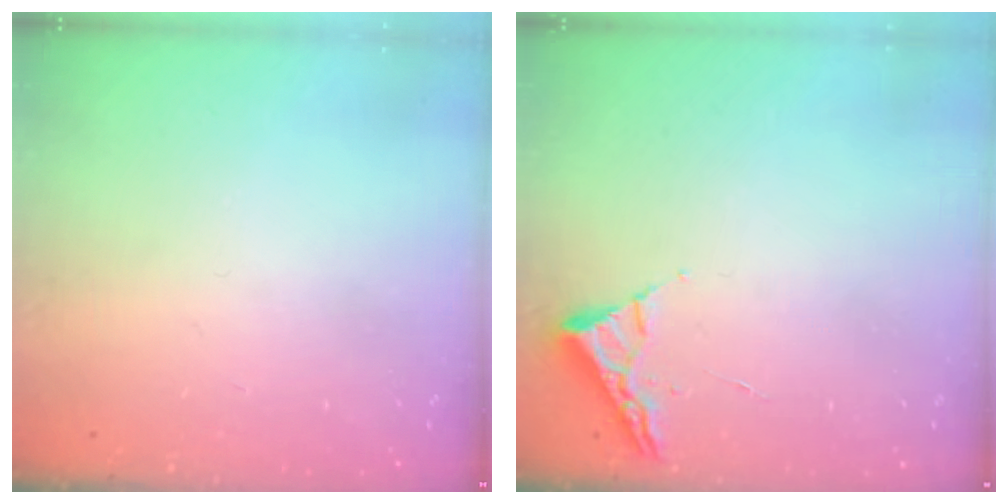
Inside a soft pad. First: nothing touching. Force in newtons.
{"total": 3.1, "press": 3.0, "slide": 0.4}